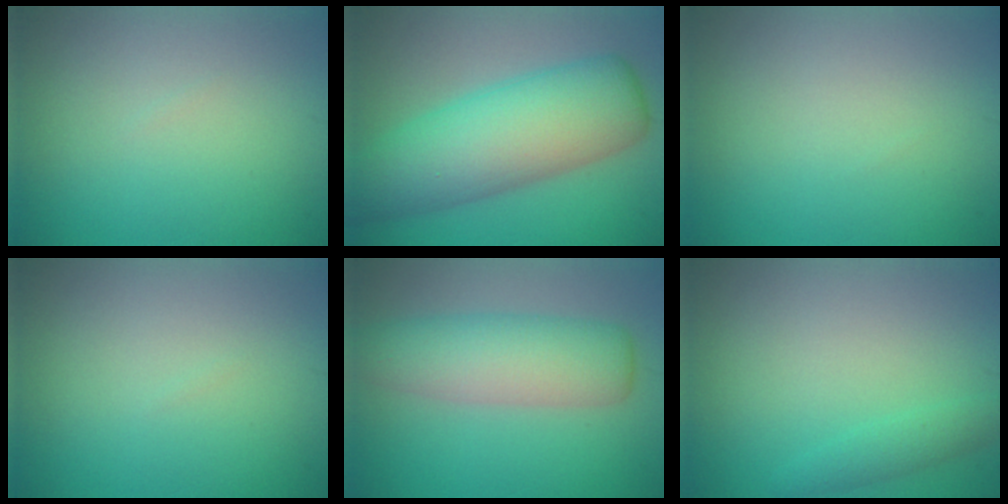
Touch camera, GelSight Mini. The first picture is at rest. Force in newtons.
{"total": 10.2, "press": 10.2, "slide": 0.2}
{"total": 0.0}
{"total": 0.0}
{"total": 6.2, "press": 6.2, "slide": 0.2}
{"total": 1.6, "press": 1.6, "slide": 0.1}